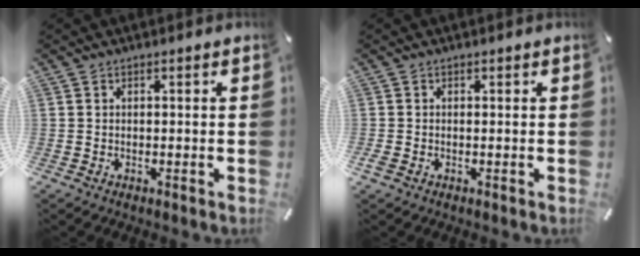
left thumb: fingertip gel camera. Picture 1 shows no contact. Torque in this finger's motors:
{"motor_torque": [-0.29, 0.22, 0.00, 0.09, 0.00]}